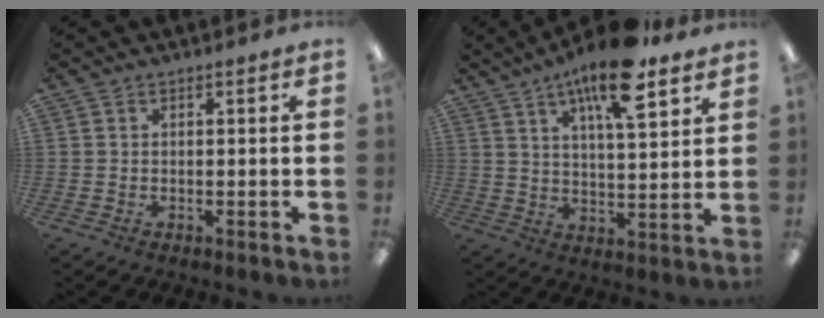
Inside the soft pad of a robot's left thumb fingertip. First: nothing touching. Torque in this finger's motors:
{"motor_torque": [0.41, 0.46, 1.72, -1.03, 0.41]}